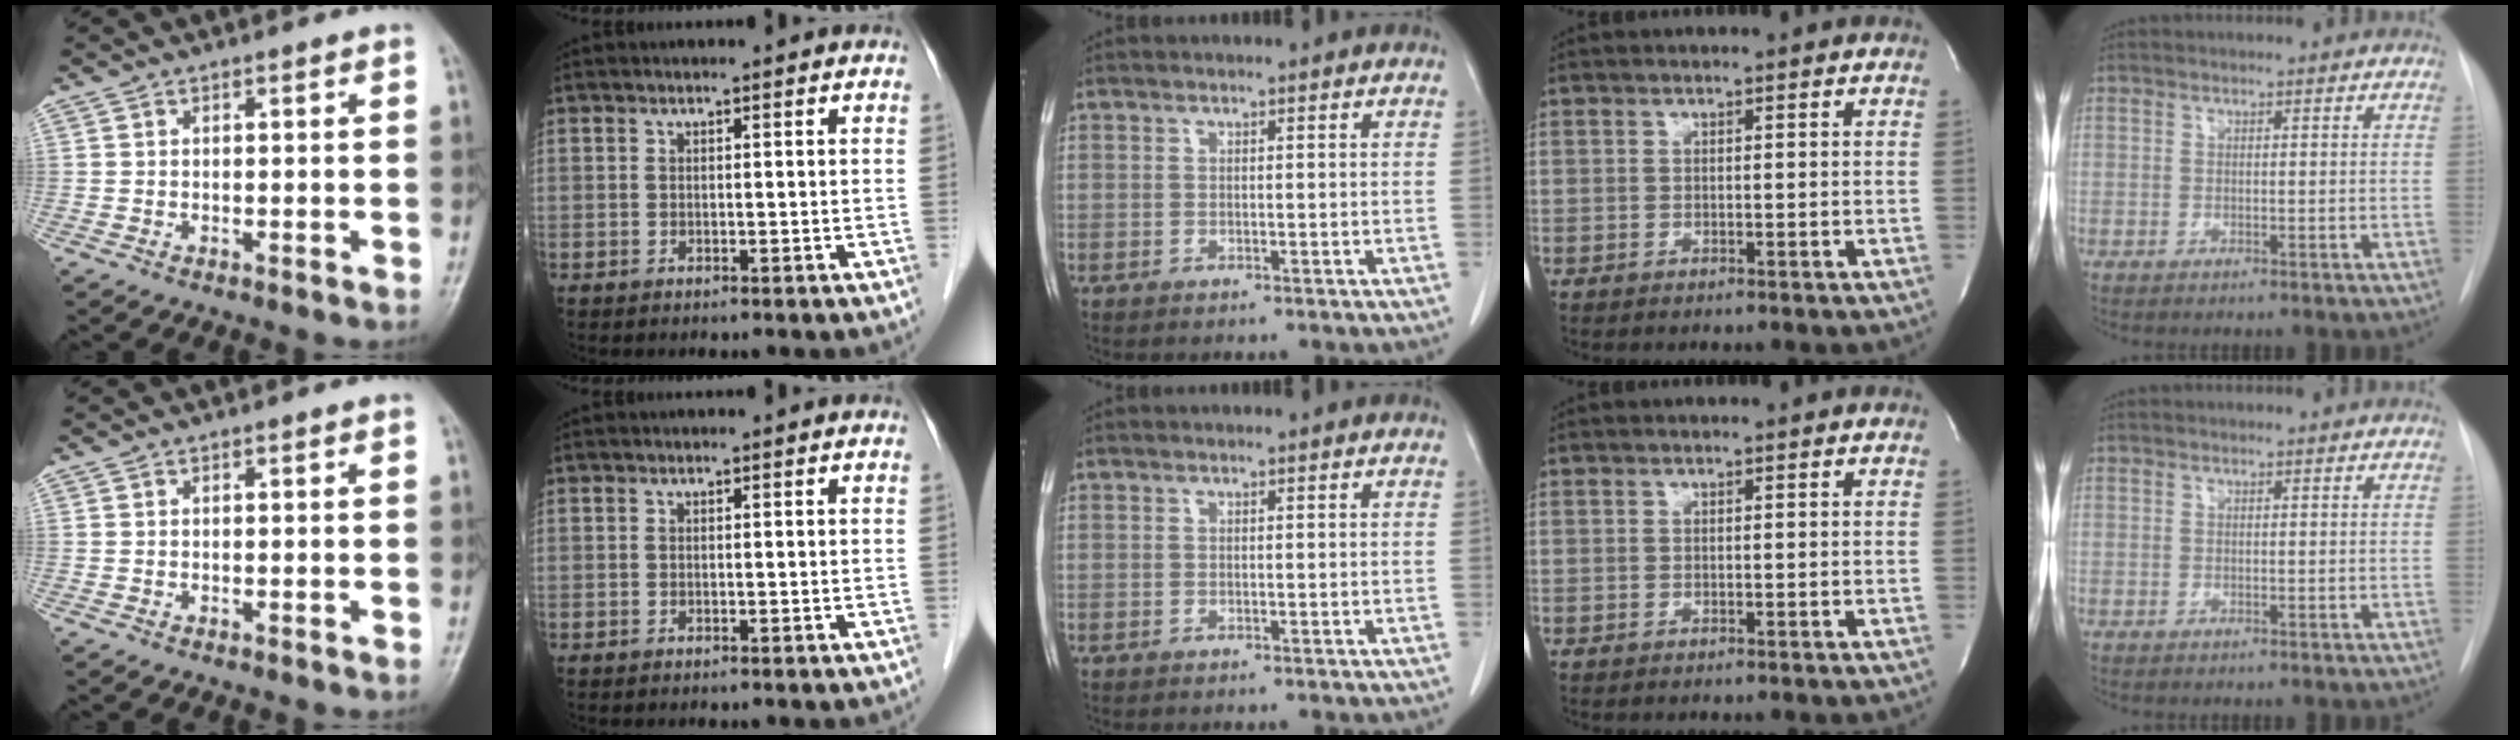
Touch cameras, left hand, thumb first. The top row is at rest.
{}